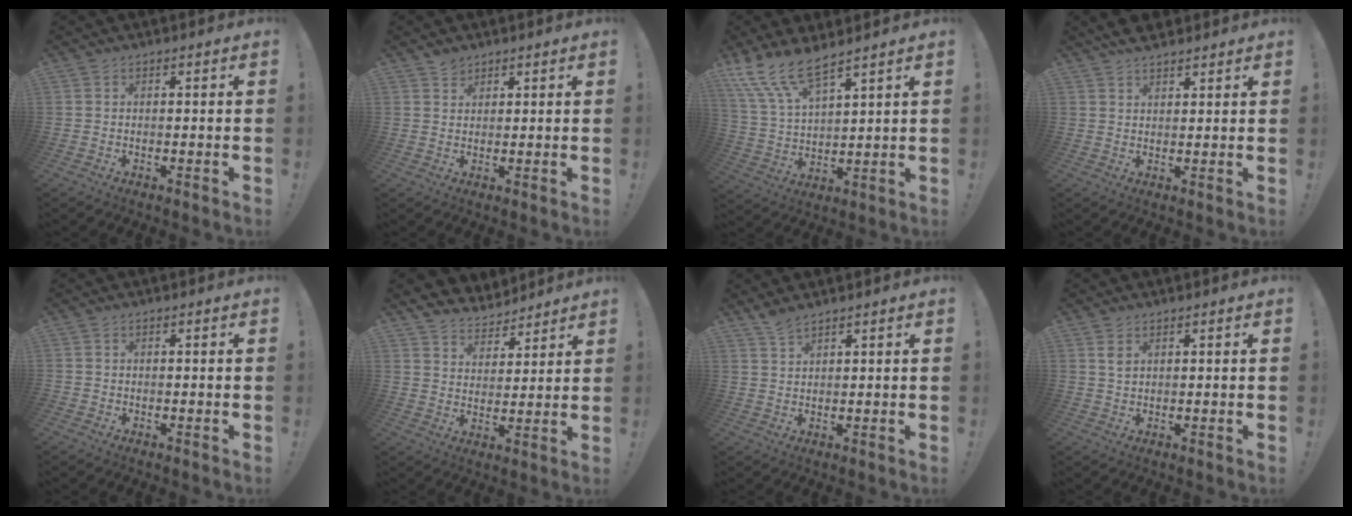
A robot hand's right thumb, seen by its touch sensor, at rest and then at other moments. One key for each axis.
{"total": 2.6, "fx": 2.1, "fy": 1.5, "fz": 0.3, "tx": 0.001, "ty": -0.012, "tz": 0.038}
{"total": 11.4, "fx": 9.5, "fy": 2.9, "fz": 5.8, "tx": -0.134, "ty": -0.045, "tz": 0.178}
{"total": 4.8, "fx": 4.3, "fy": 1.5, "fz": 1.3, "tx": -0.018, "ty": -0.023, "tz": 0.080}
{"total": 1.0, "fx": -0.7, "fy": 0.7, "fz": 0.1, "tx": 0.001, "ty": 0.004, "tz": -0.013}
{"total": 5.9, "fx": 4.5, "fy": 3.7, "fz": 0.8, "tx": -0.022, "ty": -0.040, "tz": 0.090}
{"total": 3.4, "fx": 2.9, "fy": 0.6, "fz": 1.8, "tx": -0.036, "ty": -0.017, "tz": 0.053}
{"total": 2.4, "fx": 1.2, "fy": 1.2, "fz": 1.6, "tx": -0.018, "ty": -0.003, "tz": 0.018}